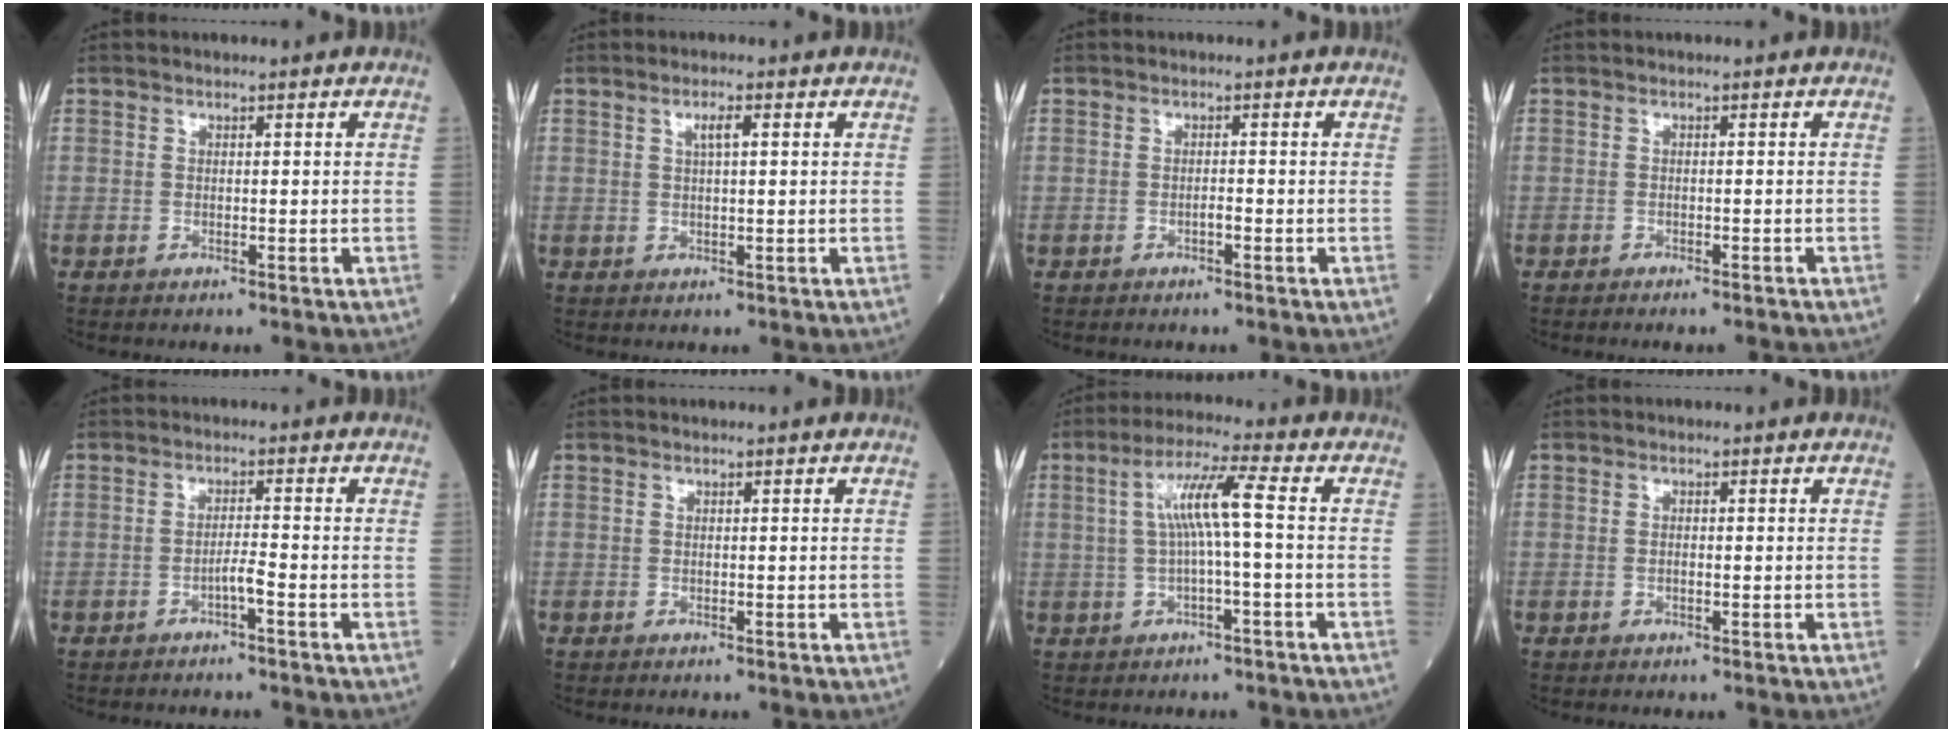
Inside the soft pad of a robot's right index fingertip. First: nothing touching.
{"total": 2.2, "force": [0.8, 0.3, 2.0], "torque": [-0.038, 0.003, 0.014]}
{"total": 0.8, "force": [-0.5, 0.1, 0.7], "torque": [-0.012, 0.002, -0.010]}
{"total": 2.9, "force": [-2.6, 0.3, 1.2], "torque": [-0.009, -0.003, -0.033]}
{"total": 2.0, "force": [-1.3, -0.2, 1.5], "torque": [-0.026, 0.001, -0.024]}
{"total": 0.0}
{"total": 7.2, "force": [0.4, -0.2, 7.2], "torque": [-0.135, 0.018, 0.006]}
{"total": 0.9, "force": [-0.2, 0.3, 0.8], "torque": [-0.018, 0.000, -0.003]}